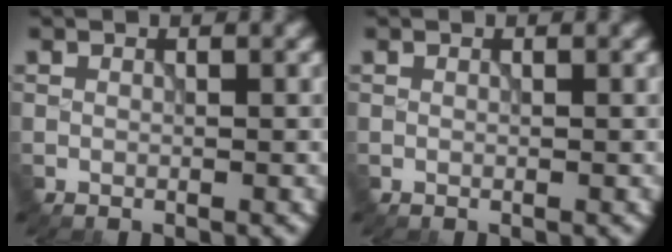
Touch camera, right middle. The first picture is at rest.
{"total": 0.0}